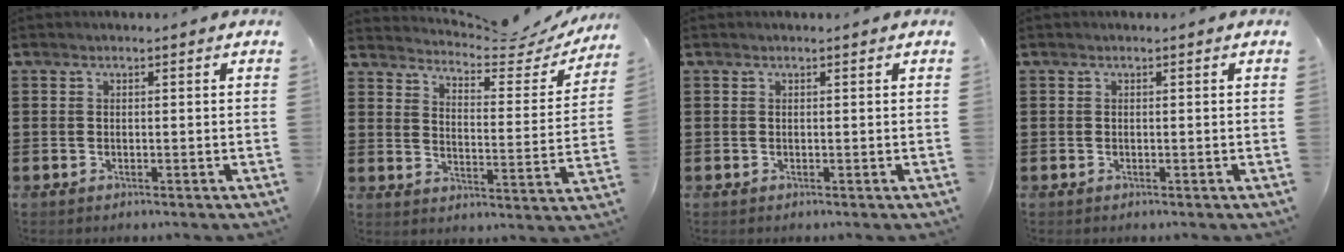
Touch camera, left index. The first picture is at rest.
{"total": 4.6, "force": [4.4, 0.2, 1.3], "torque": [-0.042, -0.037, 0.067]}
{"total": 0.0}
{"total": 0.0}